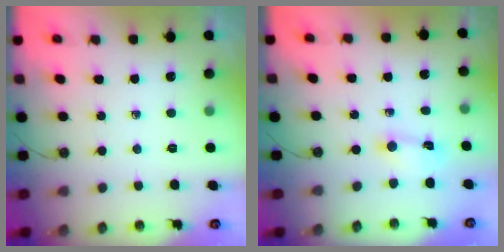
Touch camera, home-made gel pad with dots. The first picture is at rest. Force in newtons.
{"total": 1.5, "press": 1.5, "slide": 0.2}